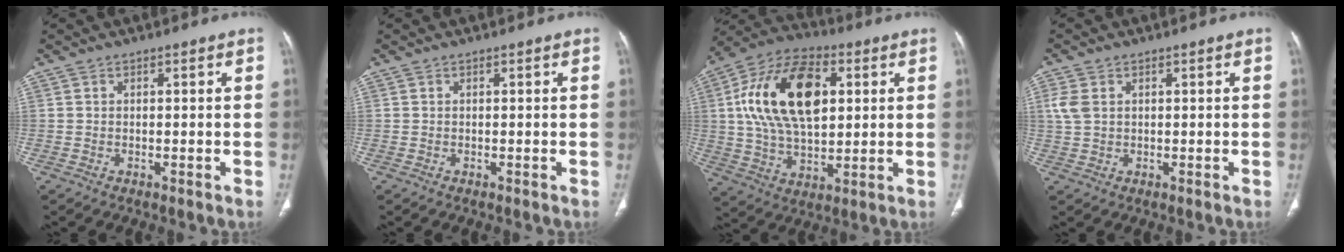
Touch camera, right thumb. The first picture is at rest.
{"total": 0.0}
{"total": 21.7, "force": [4.8, 12.4, 17.1], "torque": [-0.291, 0.007, 0.079]}
{"total": 3.6, "force": [0.8, 2.8, 2.2], "torque": [-0.053, 0.004, 0.020]}